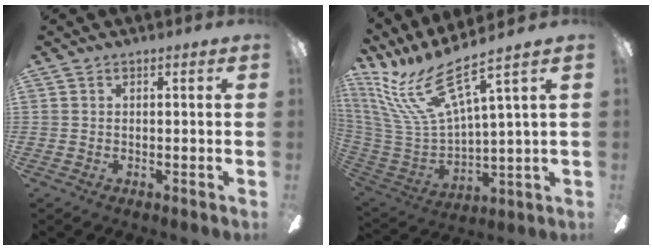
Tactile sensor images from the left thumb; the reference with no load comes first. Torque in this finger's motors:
{"motor_torque": [0.24, 0.22, 0.97, -1.79, 0.12]}